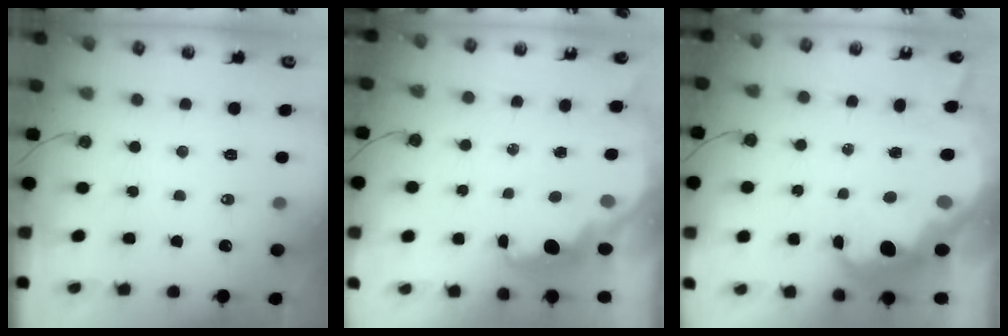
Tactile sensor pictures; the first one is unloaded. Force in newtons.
{"total": 2.3, "press": 2.3, "slide": 0.4}
{"total": 12.3, "press": 12.2, "slide": 0.9}